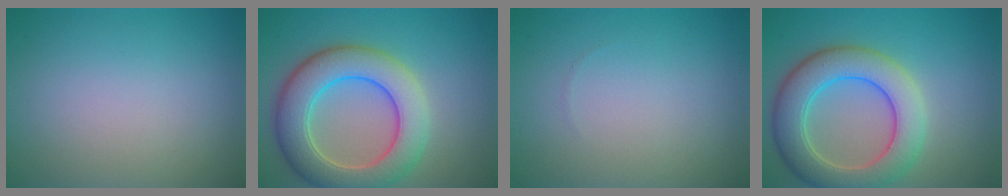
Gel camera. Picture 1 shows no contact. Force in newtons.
{"total": 8.3, "press": 8.3, "slide": 0.5}
{"total": 0.0}
{"total": 7.5, "press": 7.5, "slide": 0.4}